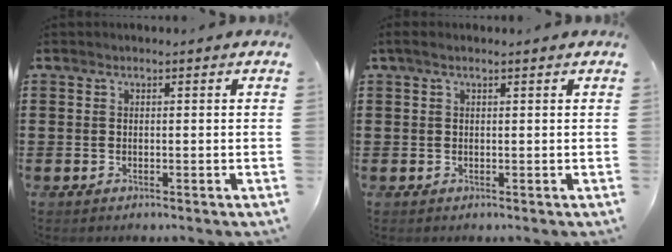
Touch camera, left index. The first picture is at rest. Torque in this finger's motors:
{"motor_torque": [1.76, -0.39, -0.22, -0.02]}